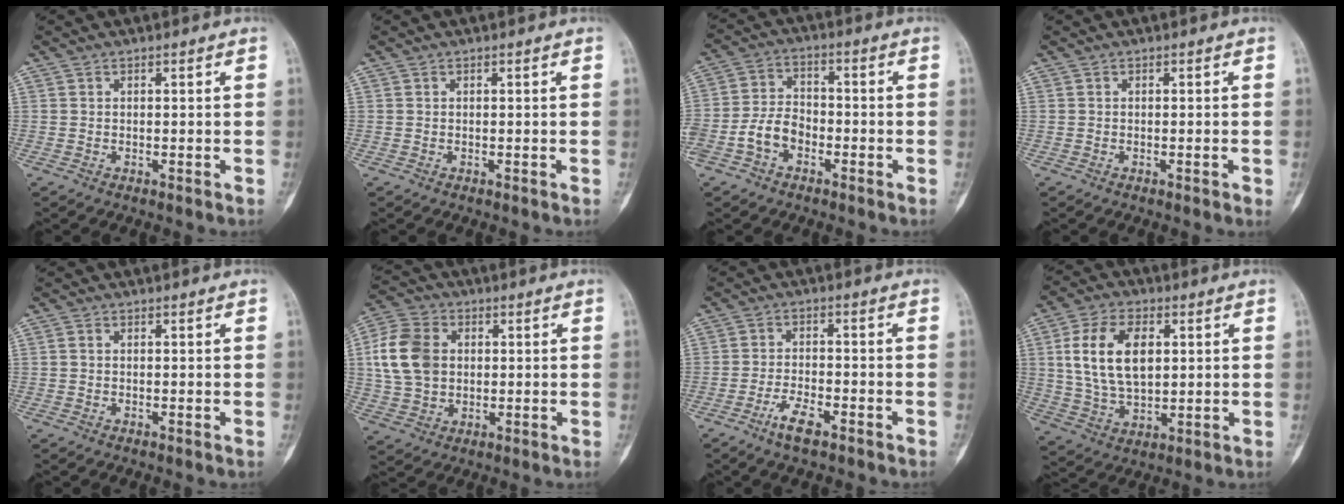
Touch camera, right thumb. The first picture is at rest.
{"total": 0.0}
{"total": 7.8, "force": [-3.3, 5.5, 4.4], "torque": [-0.073, 0.032, -0.066]}
{"total": 0.9, "force": [-0.3, 0.3, 0.8], "torque": [-0.006, -0.001, -0.004]}
{"total": 0.6, "force": [0.0, 0.5, 0.3], "torque": [-0.003, 0.001, -0.003]}
{"total": 12.7, "force": [1.6, 9.7, 8.1], "torque": [-0.141, 0.009, 0.028]}
{"total": 4.3, "force": [-2.9, 1.4, 2.8], "torque": [-0.052, 0.016, -0.055]}
{"total": 14.2, "force": [2.9, 8.6, 11.0], "torque": [-0.189, -0.002, 0.058]}